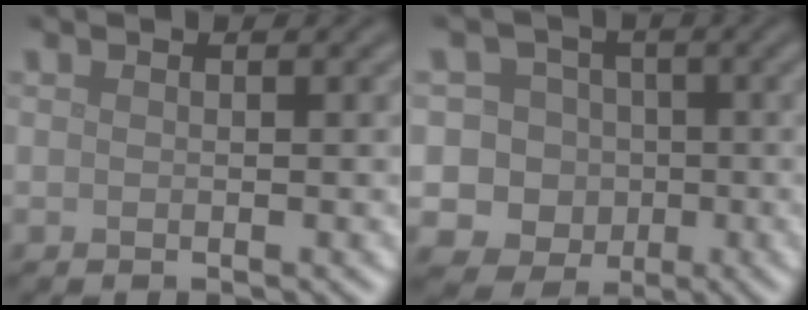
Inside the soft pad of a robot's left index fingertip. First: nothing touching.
{"total": 8.4, "force": [-1.0, 8.0, 2.5], "torque": [-0.038, 0.028, -0.054]}